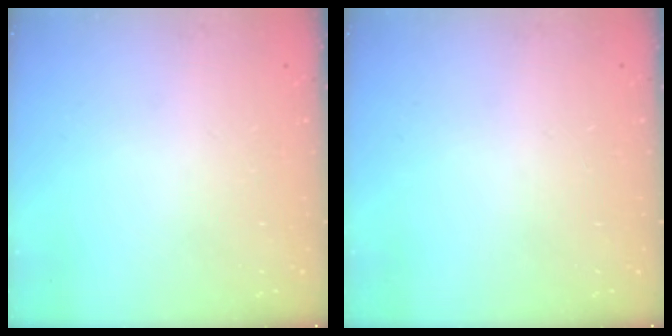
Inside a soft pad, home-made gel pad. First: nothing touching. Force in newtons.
{"total": 0.0}